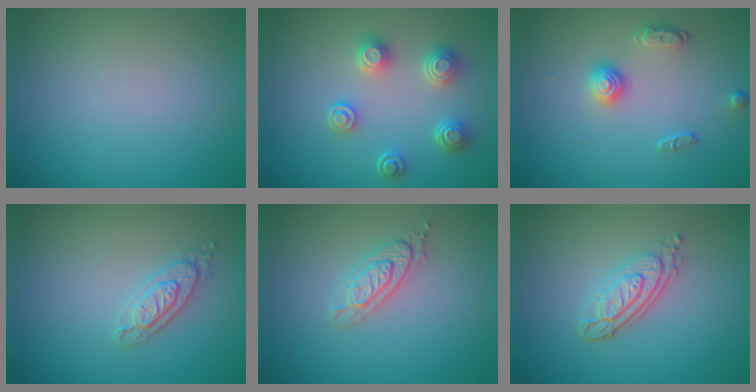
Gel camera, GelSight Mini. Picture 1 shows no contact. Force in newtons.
{"total": 3.8, "press": 3.3, "slide": 2.0}
{"total": 2.1, "press": 1.6, "slide": 1.4}
{"total": 2.2, "press": 2.2, "slide": 0.3}
{"total": 2.2, "press": 2.1, "slide": 0.5}
{"total": 3.9, "press": 2.9, "slide": 2.6}